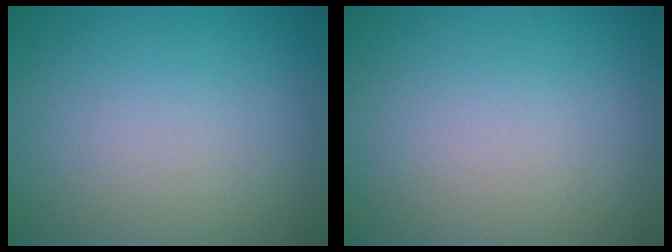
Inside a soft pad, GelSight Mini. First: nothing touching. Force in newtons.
{"total": 0.0}